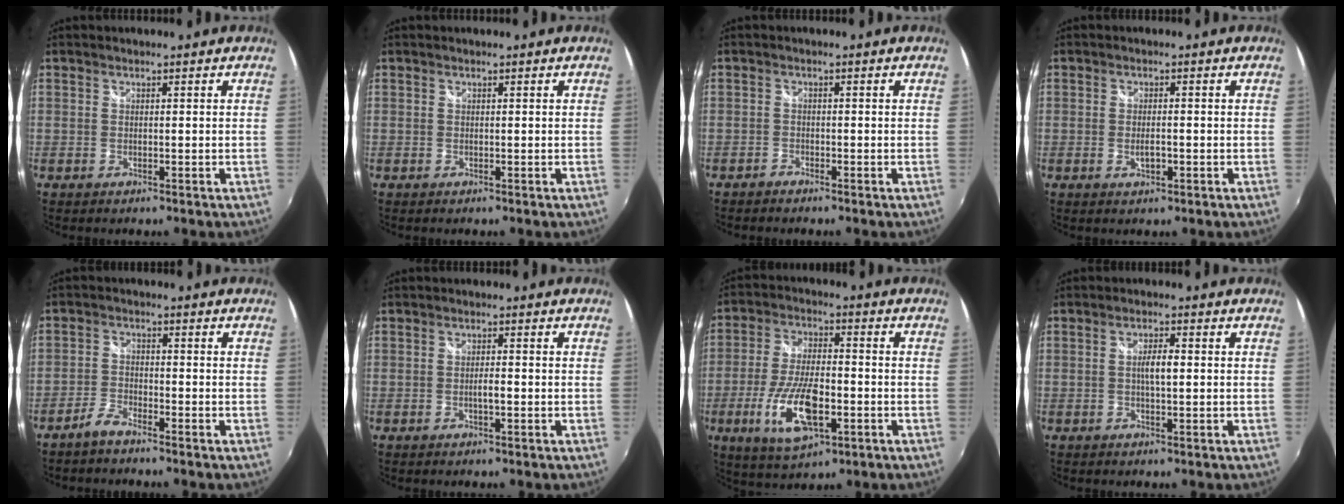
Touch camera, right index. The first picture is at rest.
{"total": 0.0}
{"total": 1.3, "force": [-1.3, 0.4, 0.1], "torque": [-0.009, -0.001, -0.026]}
{"total": 2.6, "force": [-0.8, 1.2, 2.2], "torque": [-0.039, -0.004, -0.012]}
{"total": 3.2, "force": [-2.8, 0.7, 1.3], "torque": [-0.043, 0.004, -0.060]}
{"total": 1.8, "force": [-0.6, 0.3, 1.7], "torque": [-0.029, -0.001, -0.012]}
{"total": 13.8, "force": [-4.6, 5.4, 11.8], "torque": [-0.241, -0.015, -0.082]}
{"total": 3.1, "force": [0.0, 0.6, 3.0], "torque": [-0.054, 0.003, 0.000]}